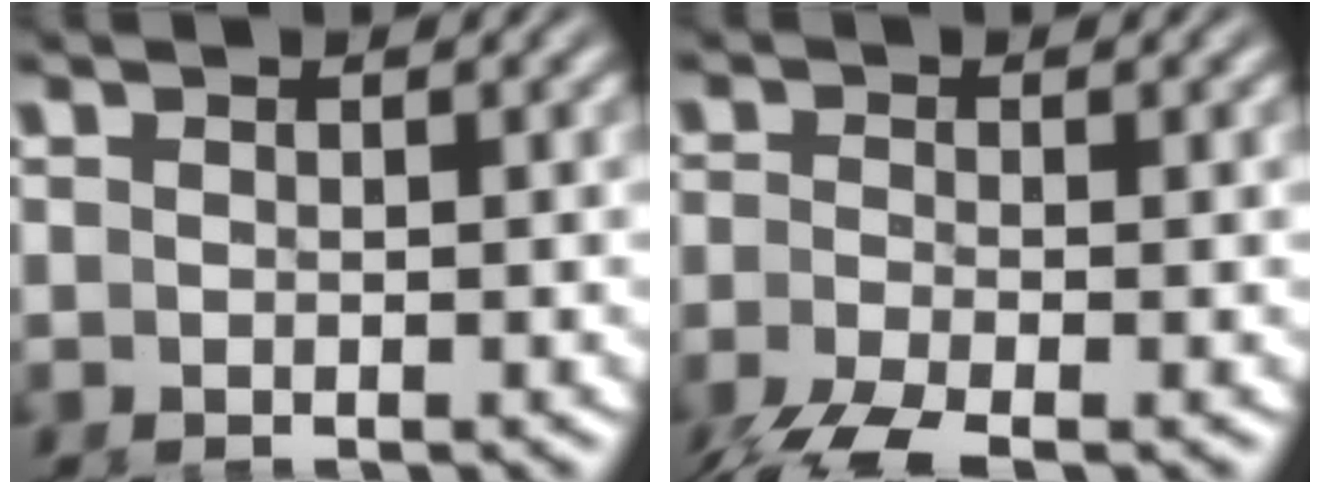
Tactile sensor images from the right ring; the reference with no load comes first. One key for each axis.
{"total": 4.7, "fx": -4.0, "fy": 1.3, "fz": 2.1, "tx": -0.049, "ty": -0.029, "tz": -0.059}